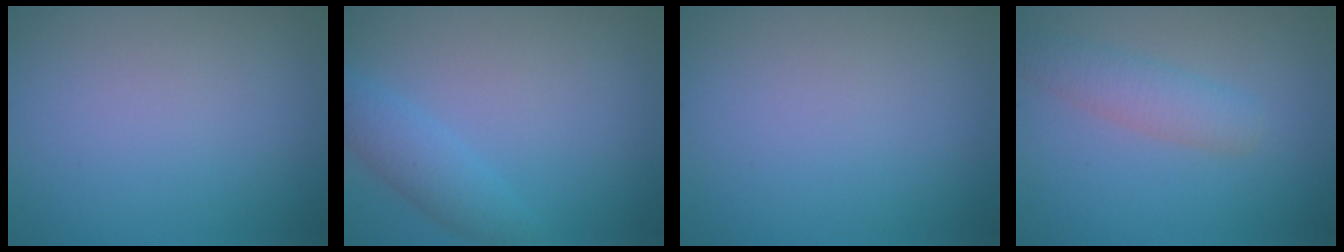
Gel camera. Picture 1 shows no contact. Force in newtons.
{"total": 2.7, "press": 2.7, "slide": 0.1}
{"total": 0.0}
{"total": 2.7, "press": 2.7, "slide": 0.1}